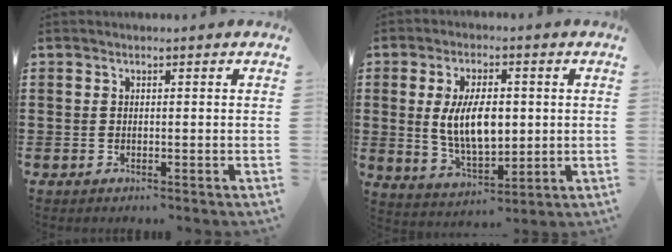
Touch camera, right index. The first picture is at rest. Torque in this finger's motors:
{"motor_torque": [2.14, 0.00, 1.05, 0.21]}